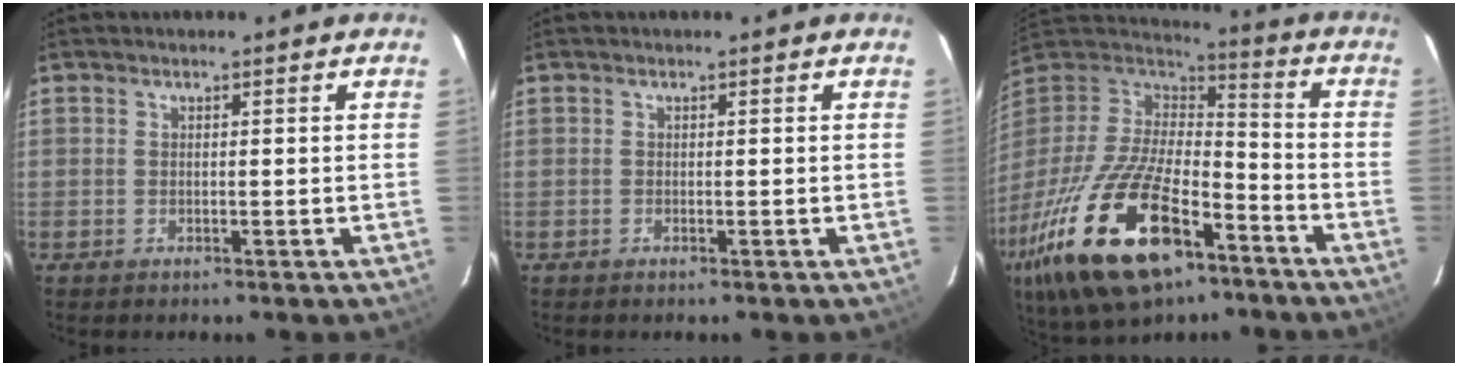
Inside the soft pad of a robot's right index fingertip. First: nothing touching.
{"total": 0.0}
{"total": 30.4, "force": [-16.2, 13.7, 21.8], "torque": [-0.449, -0.050, -0.269]}